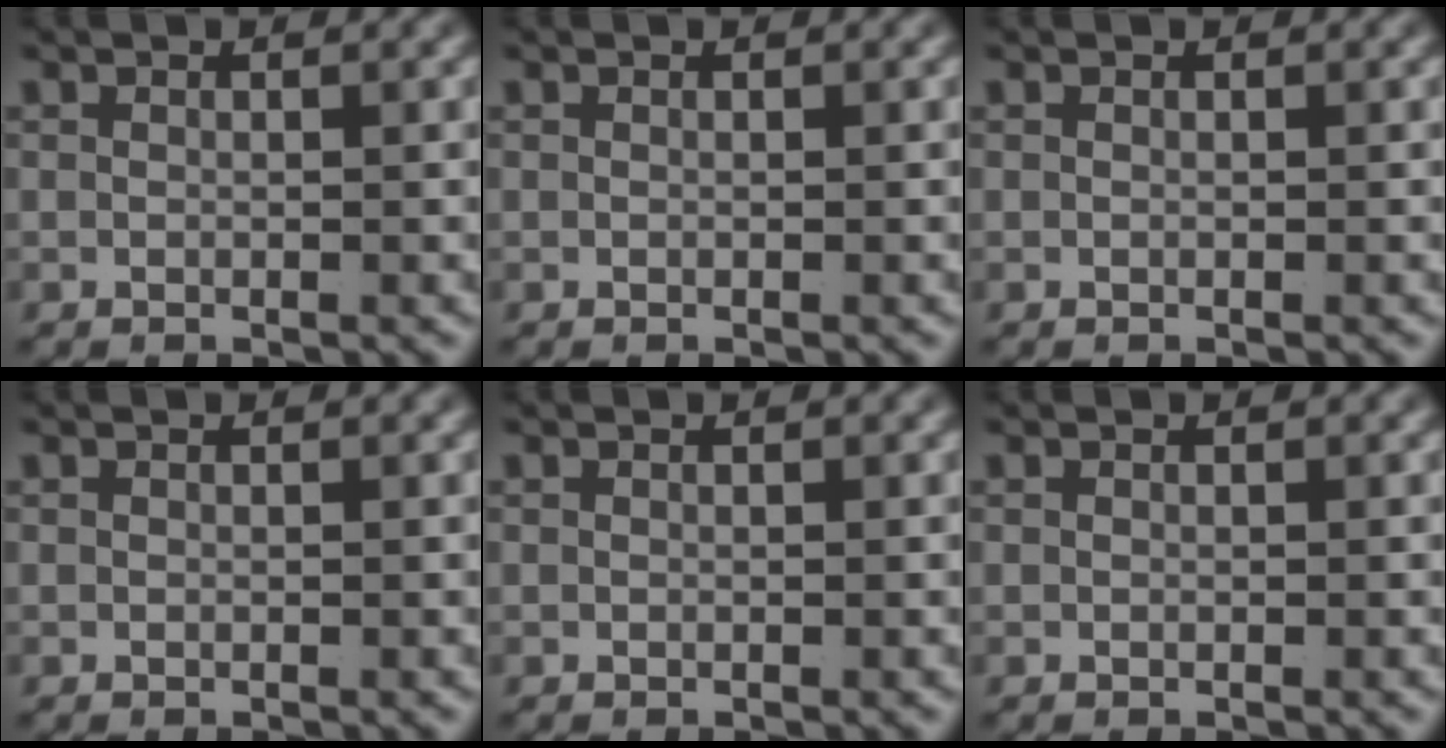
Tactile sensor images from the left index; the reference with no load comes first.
{"total": 0.0}
{"total": 0.0}
{"total": 0.0}
{"total": 0.0}
{"total": 0.0}